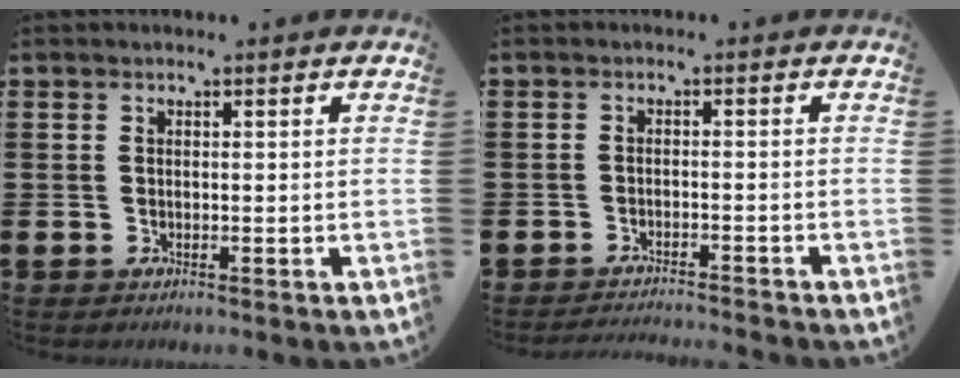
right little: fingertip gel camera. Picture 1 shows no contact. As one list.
[{"total": 1.6, "force": [-1.6, -0.3, 0.1], "torque": [-0.001, 0.004, -0.032]}]